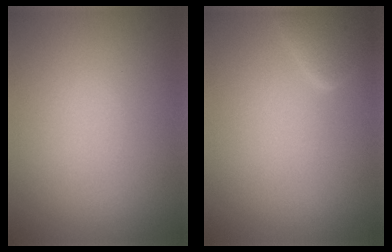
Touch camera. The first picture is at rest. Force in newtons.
{"total": 2.3, "press": 2.3, "slide": 0.2}